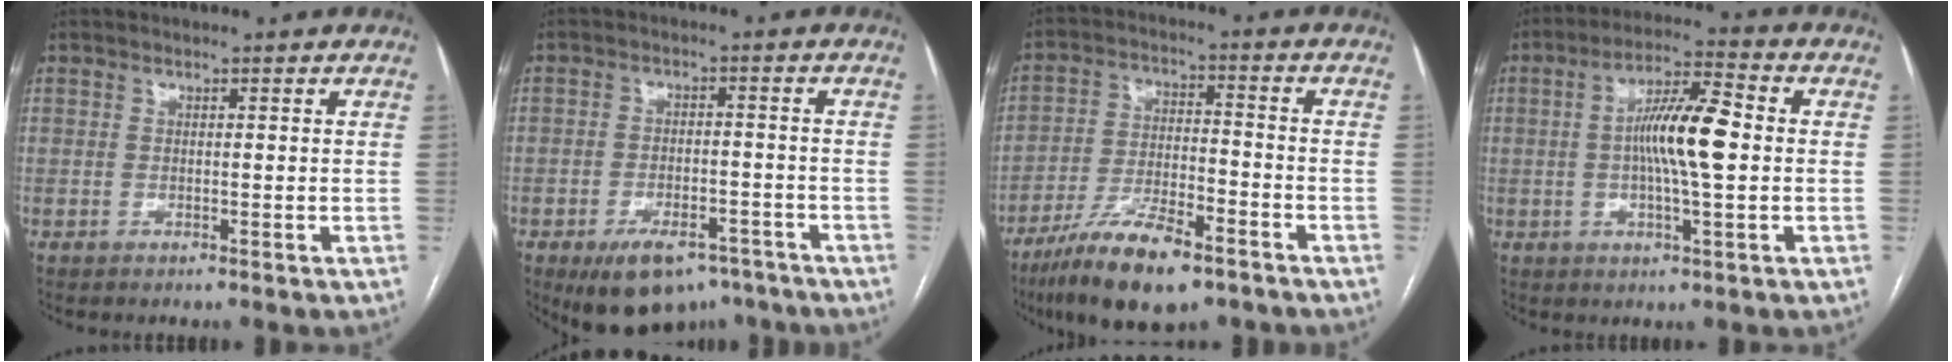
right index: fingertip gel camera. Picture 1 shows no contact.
{"total": 10.3, "force": [-7.3, 5.1, 5.3], "torque": [-0.075, 0.005, -0.106]}
{"total": 13.5, "force": [-9.2, 3.4, 9.2], "torque": [-0.170, -0.018, -0.160]}
{"total": 10.3, "force": [0.1, 1.6, 10.2], "torque": [-0.185, 0.015, -0.003]}